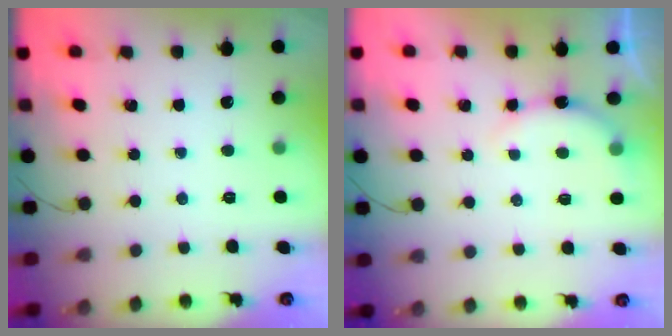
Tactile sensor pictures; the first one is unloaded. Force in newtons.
{"total": 6.3, "press": 6.3, "slide": 0.8}